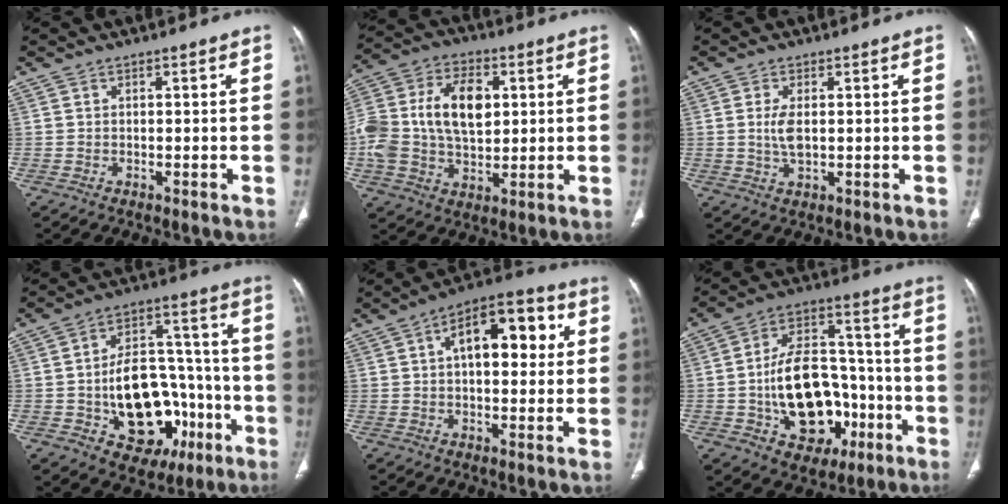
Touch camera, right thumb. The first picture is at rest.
{"total": 18.4, "force": [1.9, 11.9, 13.9], "torque": [-0.270, 0.015, 0.035]}
{"total": 3.8, "force": [0.3, 1.8, 3.4], "torque": [-0.073, -0.004, 0.009]}
{"total": 20.9, "force": [-6.1, 13.5, 14.7], "torque": [-0.179, 0.049, -0.073]}
{"total": 14.3, "force": [3.4, 7.2, 11.9], "torque": [-0.146, 0.024, 0.044]}
{"total": 20.4, "force": [-5.3, 13.4, 14.4], "torque": [-0.199, 0.049, -0.070]}